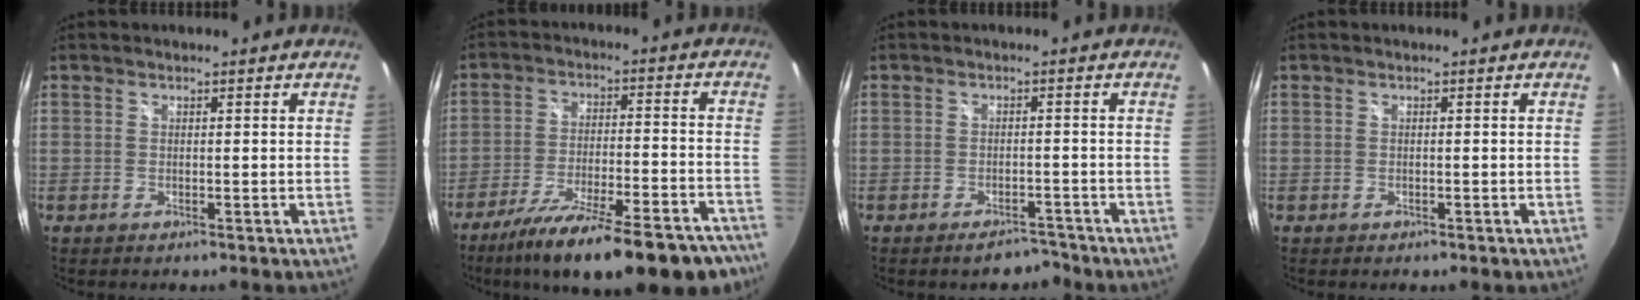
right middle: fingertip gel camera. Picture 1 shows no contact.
{"total": 24.1, "force": [-19.3, 5.6, 13.4], "torque": [-0.221, -0.044, -0.274]}
{"total": 3.7, "force": [-3.2, 1.5, 0.9], "torque": [-0.016, 0.004, -0.043]}
{"total": 0.6, "force": [-0.3, 0.4, 0.1], "torque": [-0.003, -0.002, -0.004]}